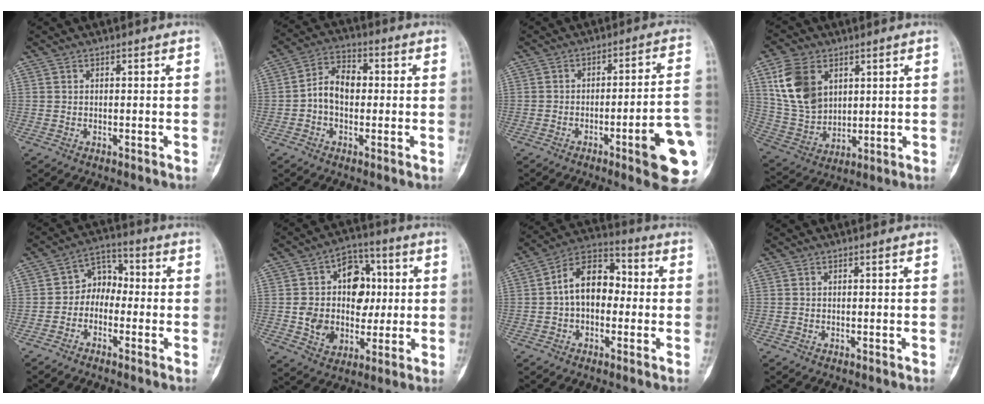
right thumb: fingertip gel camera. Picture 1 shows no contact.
{"total": 7.7, "force": [-0.4, 5.4, 5.4], "torque": [-0.083, 0.028, -0.017]}
{"total": 14.9, "force": [-4.9, 1.9, 13.9], "torque": [-0.140, 0.023, -0.060]}
{"total": 13.7, "force": [5.3, 9.5, 8.3], "torque": [-0.144, -0.018, 0.116]}
{"total": 6.0, "force": [-1.7, 4.7, 3.4], "torque": [-0.023, 0.032, -0.049]}
{"total": 15.6, "force": [1.1, 11.9, 10.0], "torque": [-0.104, 0.021, 0.025]}
{"total": 11.6, "force": [-0.1, 7.8, 8.6], "torque": [-0.114, 0.038, -0.018]}
{"total": 0.0}